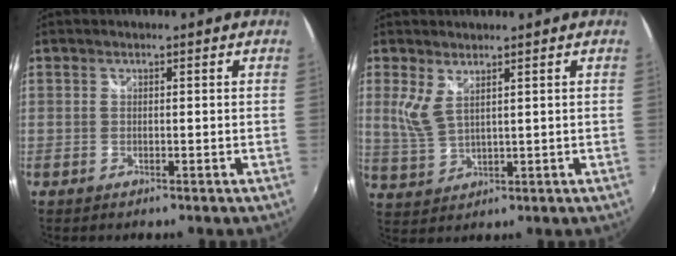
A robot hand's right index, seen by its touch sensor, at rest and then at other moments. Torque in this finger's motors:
{"motor_torque": [0.06, 0.12, 0.28, 0.08]}